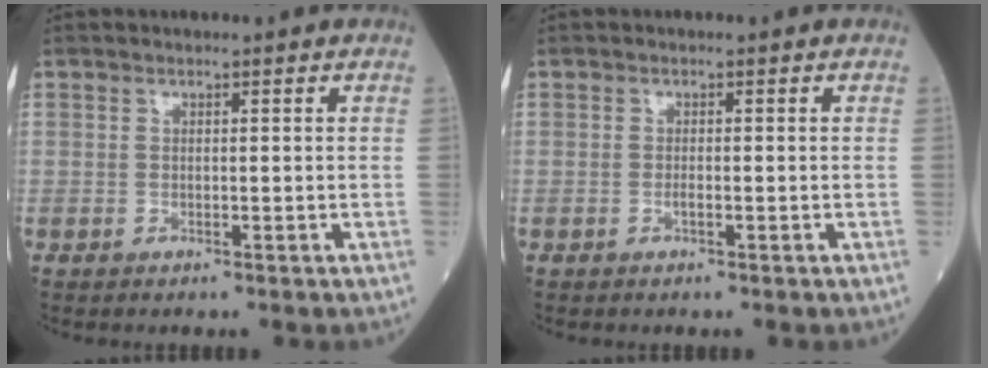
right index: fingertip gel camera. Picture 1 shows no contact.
{"total": 0.8, "force": [-0.3, 0.1, 0.7], "torque": [-0.016, 0.000, -0.006]}